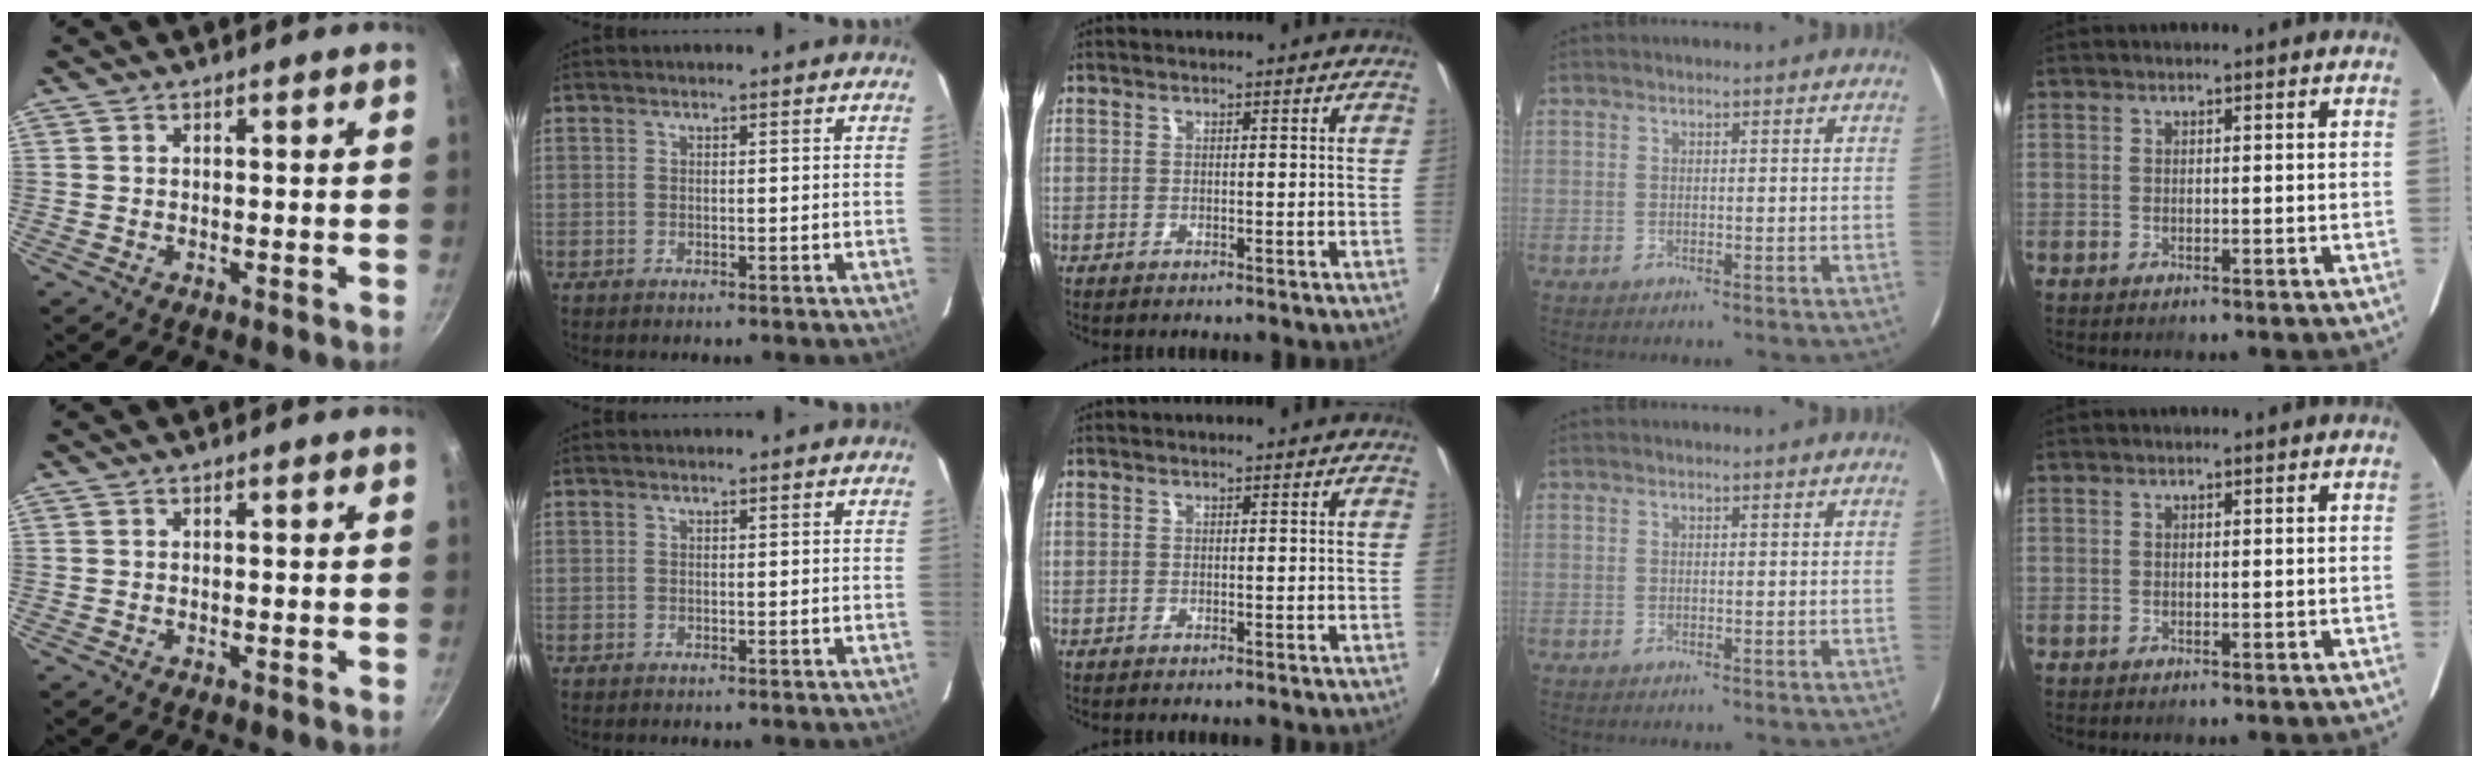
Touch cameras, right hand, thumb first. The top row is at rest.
{}